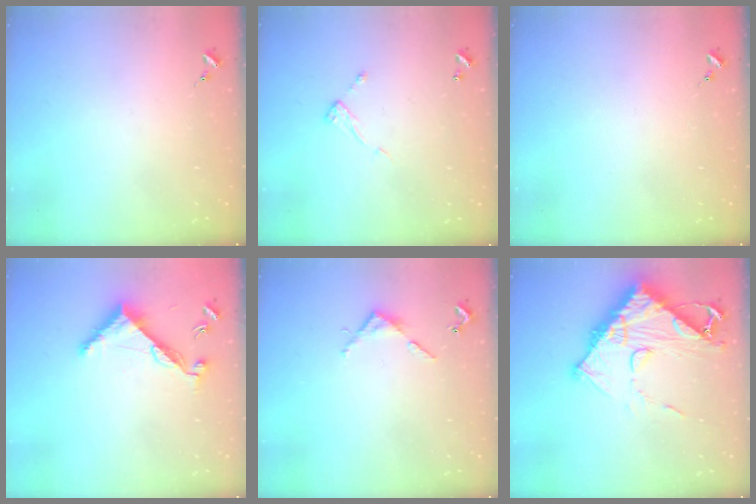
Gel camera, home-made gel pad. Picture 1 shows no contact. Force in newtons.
{"total": 6.2, "press": 6.2, "slide": 0.4}
{"total": 0.0}
{"total": 8.2, "press": 8.2, "slide": 0.6}
{"total": 4.0, "press": 4.0, "slide": 0.3}
{"total": 16.7, "press": 16.6, "slide": 1.9}